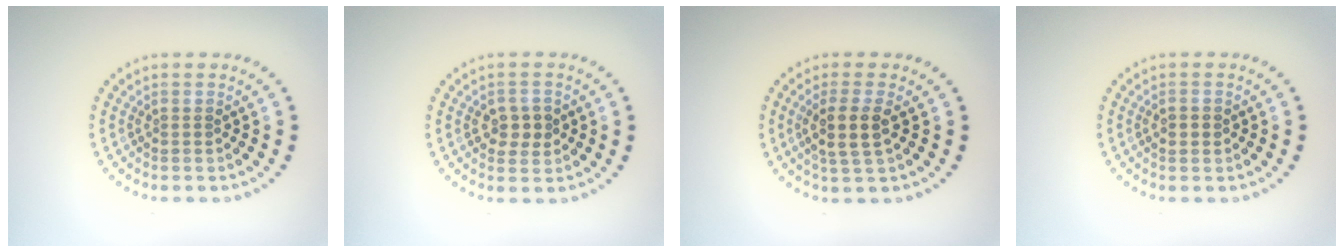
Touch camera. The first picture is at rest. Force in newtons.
{"total": 2.4, "press": 2.4, "slide": 0.3}
{"total": 2.9, "press": 2.5, "slide": 1.4}
{"total": 1.6, "press": 1.6, "slide": 0.1}